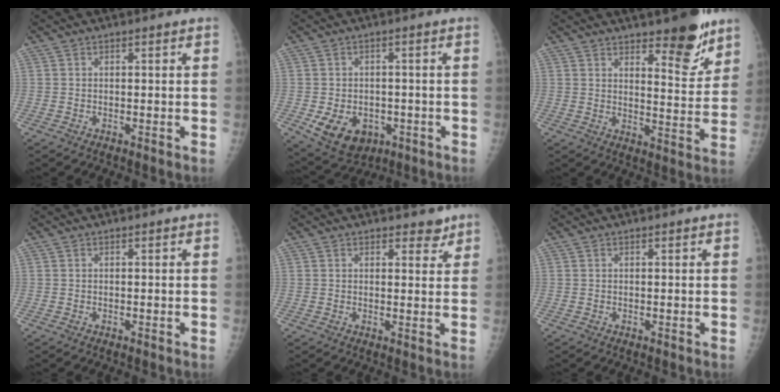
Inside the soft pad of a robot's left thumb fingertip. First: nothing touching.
{"total": 10.1, "force": [-3.3, 7.7, 5.7], "torque": [-0.080, 0.008, -0.033]}
{"total": 10.1, "force": [7.1, 3.2, 6.5], "torque": [-0.062, -0.055, 0.107]}
{"total": 0.0}
{"total": 2.9, "force": [2.3, 1.5, 1.0], "torque": [0.009, -0.014, 0.029]}
{"total": 0.0}